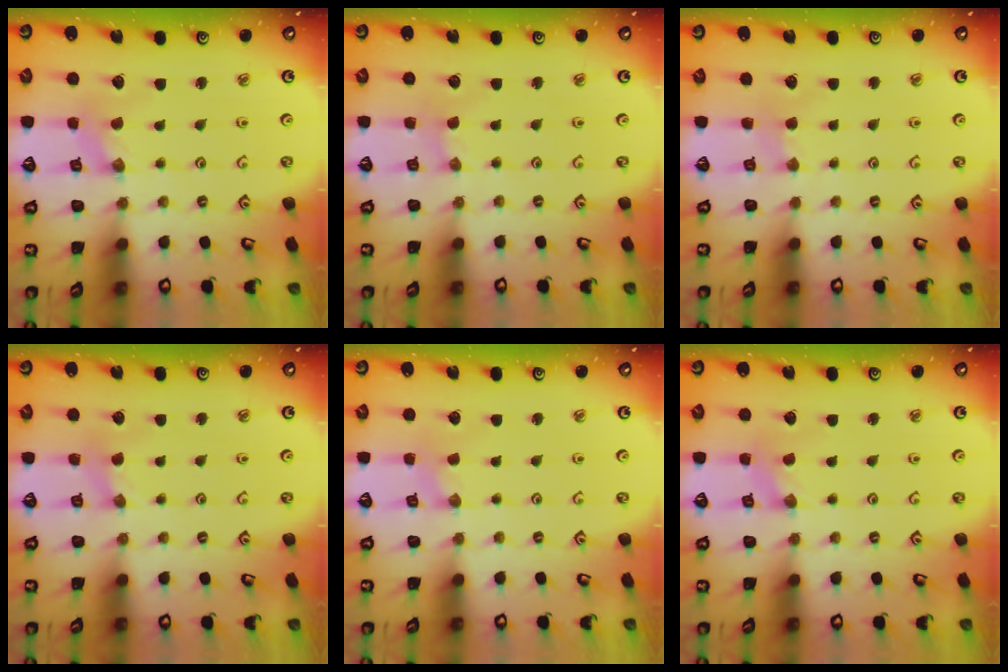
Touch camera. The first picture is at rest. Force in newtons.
{"total": 0.0}
{"total": 1.8, "press": 1.8, "slide": 0.3}
{"total": 2.3, "press": 2.3, "slide": 0.3}
{"total": 0.6, "press": 0.6, "slide": 0.1}
{"total": 0.0}